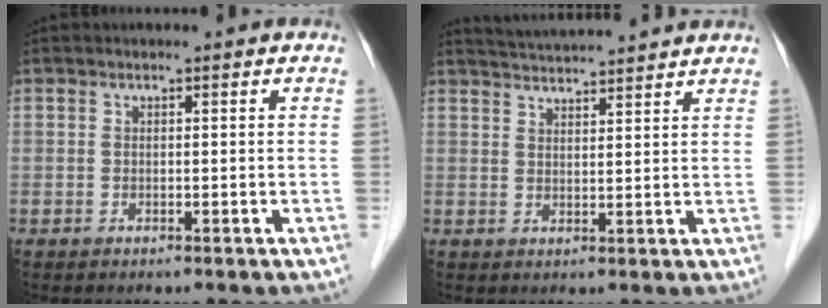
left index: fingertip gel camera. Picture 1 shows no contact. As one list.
[{"total": 9.9, "force": [9.4, -0.3, 3.1], "torque": [-0.059, 0.026, 0.131]}]